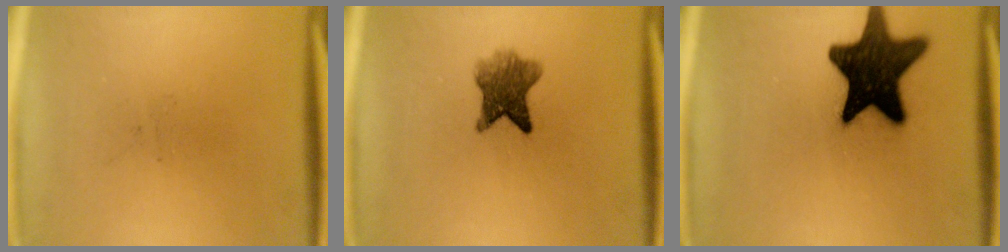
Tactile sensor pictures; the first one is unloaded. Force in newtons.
{"total": 5.9}
{"total": 18.3}